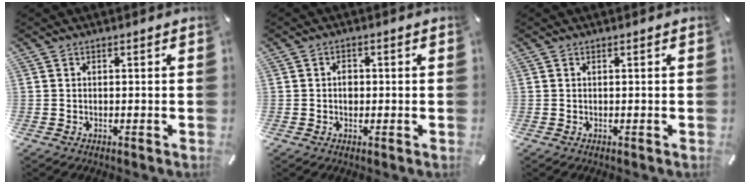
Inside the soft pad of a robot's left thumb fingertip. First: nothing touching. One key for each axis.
{"total": 2.0, "fx": -0.1, "fy": 1.6, "fz": 1.2, "tx": -0.017, "ty": 0.002, "tz": -0.006}
{"total": 0.0}